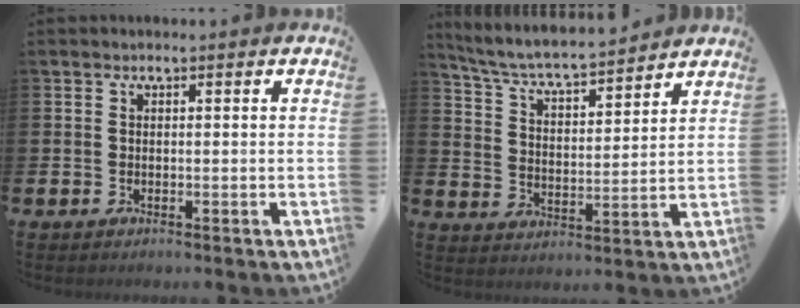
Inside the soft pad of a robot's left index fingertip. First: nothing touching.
{"total": 6.1, "force": [5.8, 0.4, 1.8], "torque": [-0.064, -0.044, 0.097]}